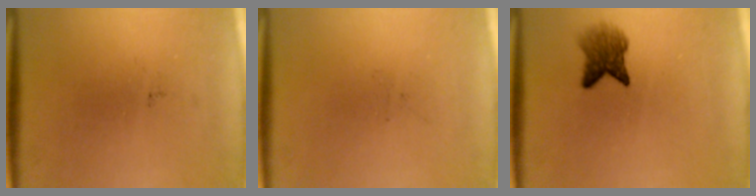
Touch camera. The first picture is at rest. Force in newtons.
{"total": 0.0}
{"total": 4.3}